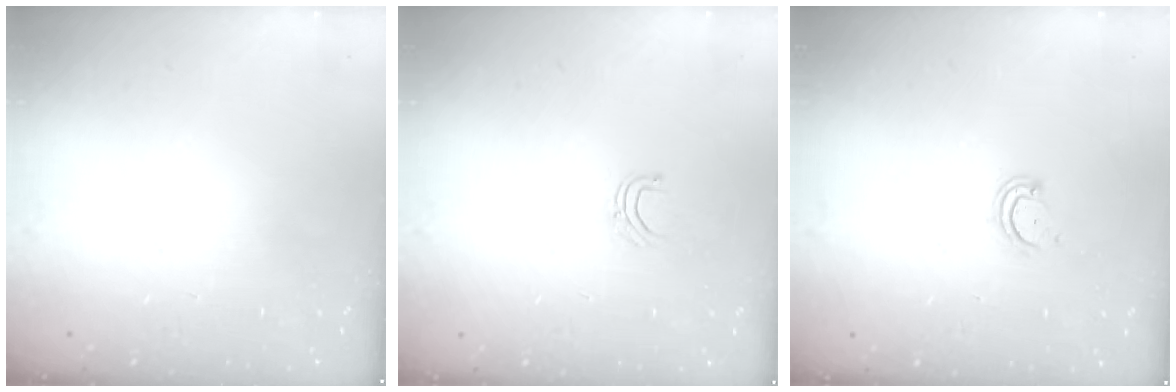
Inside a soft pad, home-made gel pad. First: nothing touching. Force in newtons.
{"total": 3.8, "press": 3.8, "slide": 0.2}
{"total": 4.1, "press": 4.0, "slide": 0.4}